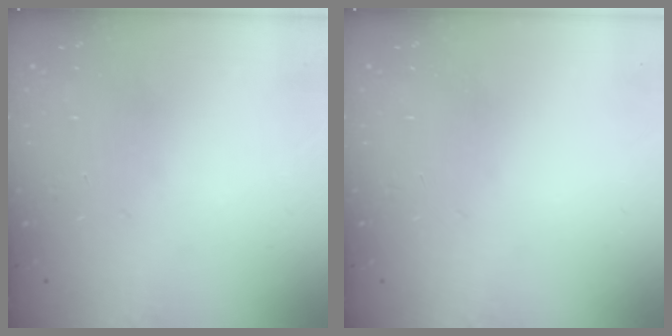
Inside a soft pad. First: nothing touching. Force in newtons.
{"total": 0.0}